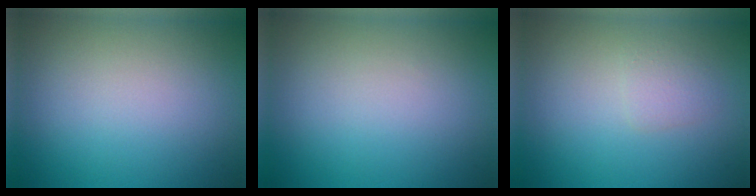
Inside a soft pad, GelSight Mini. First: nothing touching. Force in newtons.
{"total": 0.0}
{"total": 1.2, "press": 1.2, "slide": 0.0}